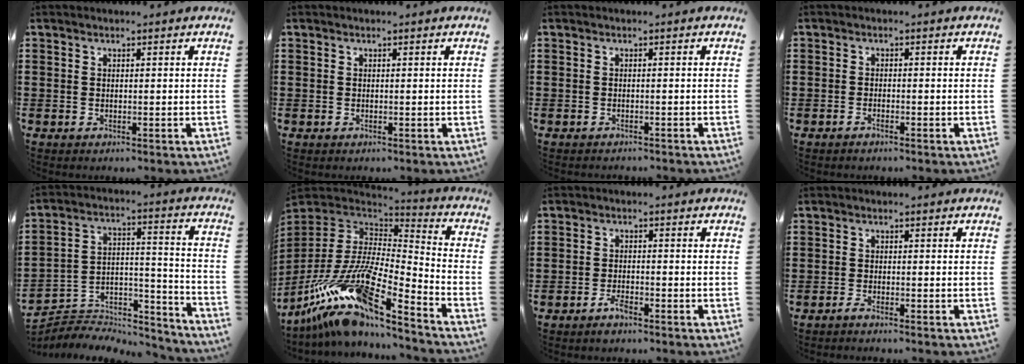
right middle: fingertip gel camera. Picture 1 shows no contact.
{"total": 0.0}
{"total": 0.6, "force": [-0.6, -0.1, 0.1], "torque": [-0.003, -0.002, -0.013]}
{"total": 0.9, "force": [-0.8, -0.1, 0.5], "torque": [-0.010, -0.004, -0.014]}
{"total": 4.4, "force": [-4.1, 1.6, 0.3], "torque": [-0.006, -0.002, -0.085]}
{"total": 15.9, "force": [-10.3, 3.9, 11.5], "torque": [-0.252, -0.004, -0.197]}
{"total": 2.5, "force": [-2.0, 0.6, 1.3], "torque": [-0.031, 0.000, -0.040]}
{"total": 1.3, "force": [-1.1, -0.2, 0.6], "torque": [-0.010, -0.002, -0.022]}